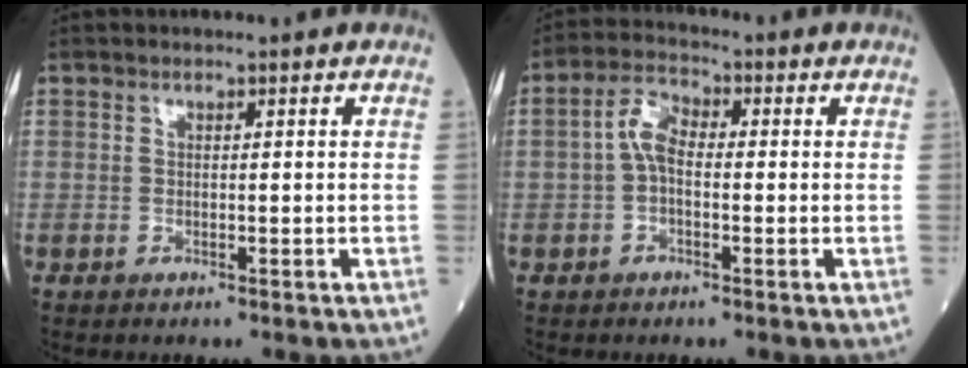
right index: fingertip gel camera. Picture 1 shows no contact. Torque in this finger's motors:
{"motor_torque": [0.79, -0.10, 0.33, 0.10]}